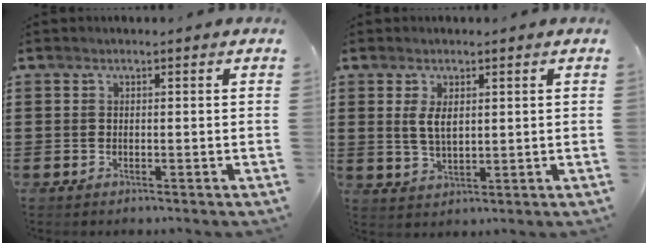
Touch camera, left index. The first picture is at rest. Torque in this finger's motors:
{"motor_torque": [0.33, 0.28, 0.18, 0.09]}